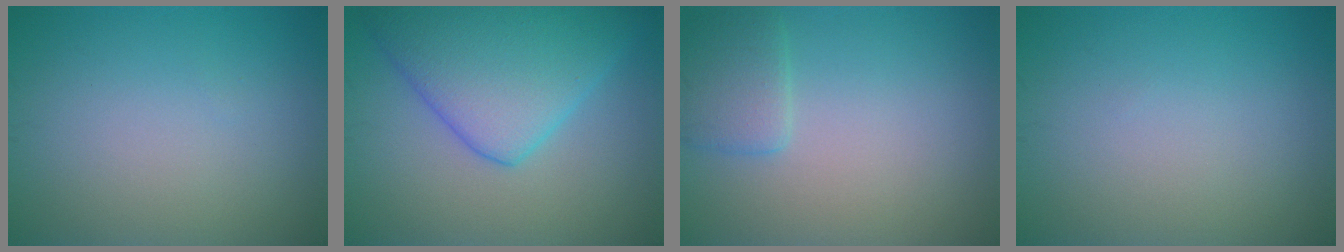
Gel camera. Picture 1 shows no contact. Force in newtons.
{"total": 8.4, "press": 8.4, "slide": 0.4}
{"total": 2.4, "press": 2.3, "slide": 0.2}
{"total": 0.0}